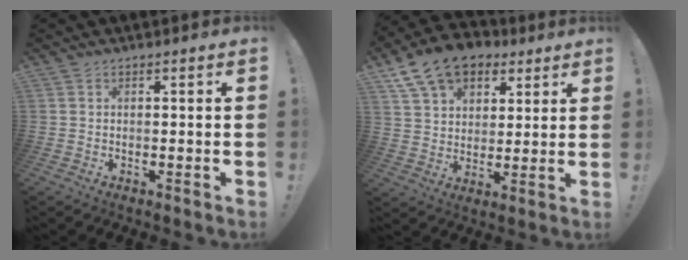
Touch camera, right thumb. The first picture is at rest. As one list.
[{"total": 15.2, "force": [8.7, 10.2, 7.1], "torque": [-0.116, -0.043, 0.166]}]